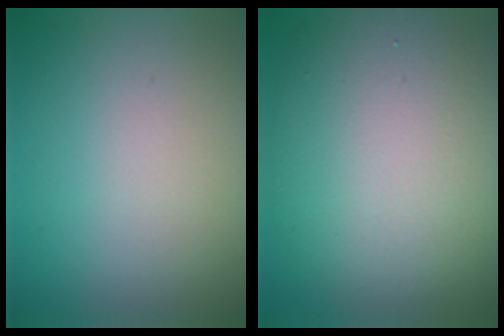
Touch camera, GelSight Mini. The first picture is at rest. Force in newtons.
{"total": 11.5, "press": 11.5, "slide": 0.3}